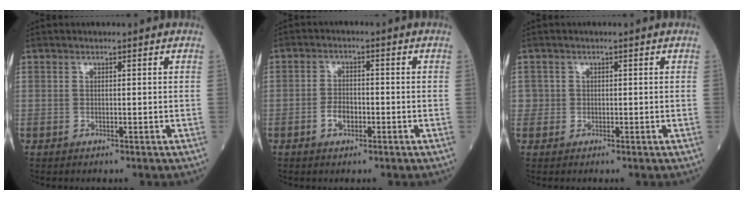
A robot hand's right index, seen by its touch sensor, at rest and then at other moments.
{"total": 3.0, "force": [-1.2, 1.7, 2.2], "torque": [-0.041, 0.007, -0.020]}
{"total": 1.3, "force": [-0.1, 1.3, -0.1], "torque": [0.010, 0.009, -0.003]}